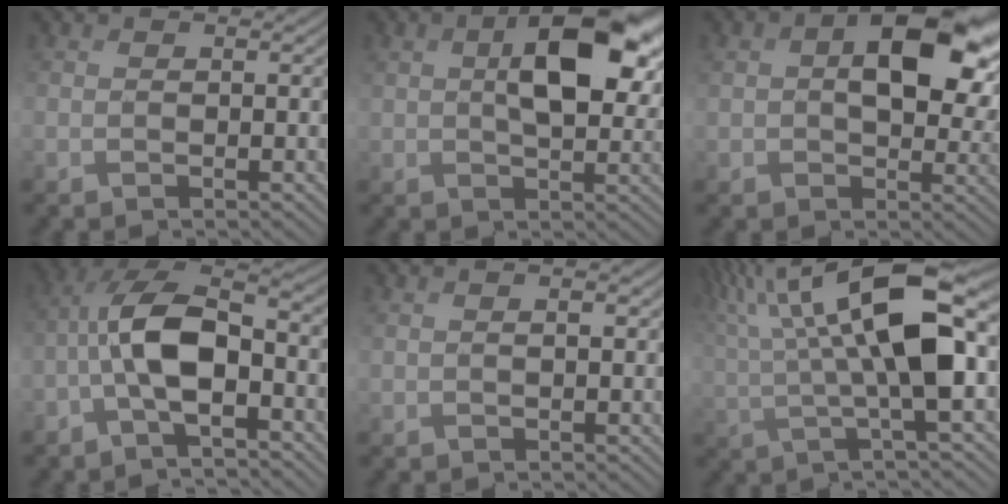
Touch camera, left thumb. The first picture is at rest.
{"total": 10.8, "force": [3.1, 5.3, 8.9], "torque": [-0.149, 0.005, 0.050]}
{"total": 11.7, "force": [3.1, 7.1, 8.8], "torque": [-0.150, -0.004, 0.053]}
{"total": 8.8, "force": [-2.4, 3.7, 7.6], "torque": [-0.151, 0.020, -0.056]}
{"total": 1.4, "force": [0.8, 0.4, 1.1], "torque": [-0.021, 0.000, 0.019]}
{"total": 14.7, "force": [4.1, 4.2, 13.5], "torque": [-0.257, 0.006, 0.073]}